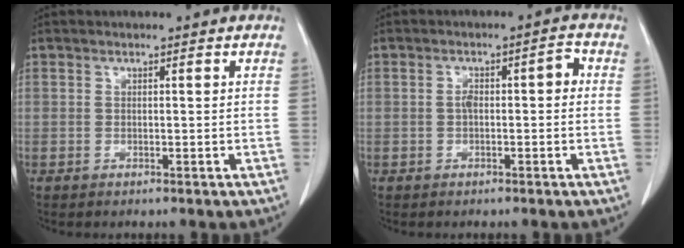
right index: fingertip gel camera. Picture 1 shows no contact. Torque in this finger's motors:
{"motor_torque": [0.26, -0.04, 0.05, 0.03]}